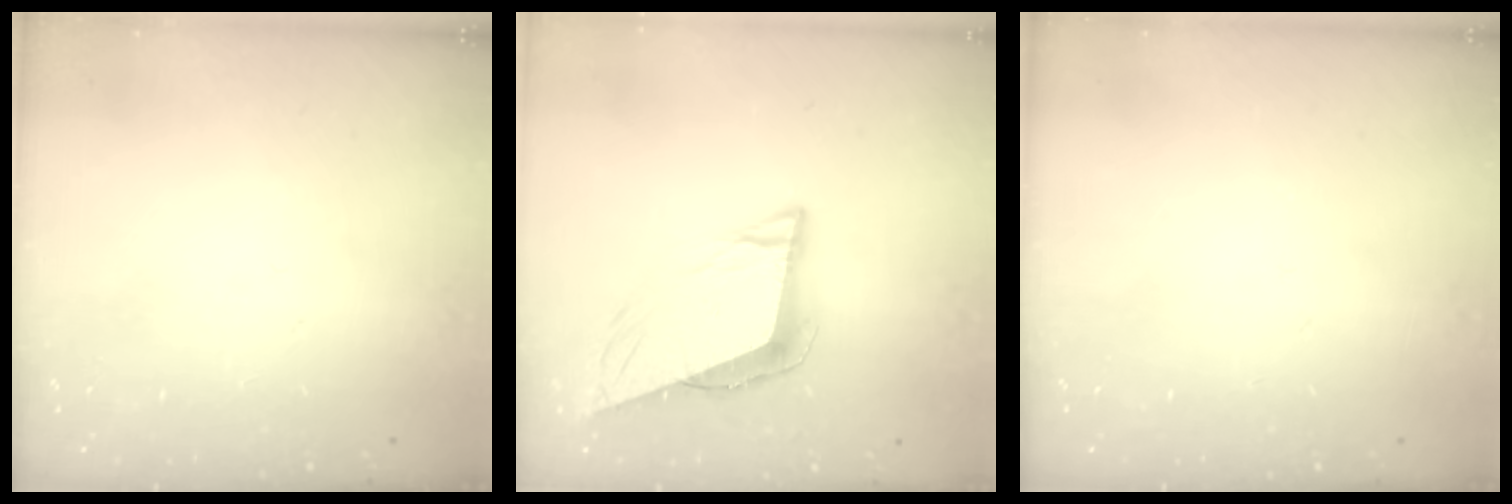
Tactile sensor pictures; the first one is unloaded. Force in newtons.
{"total": 10.9, "press": 10.3, "slide": 3.4}
{"total": 0.0}